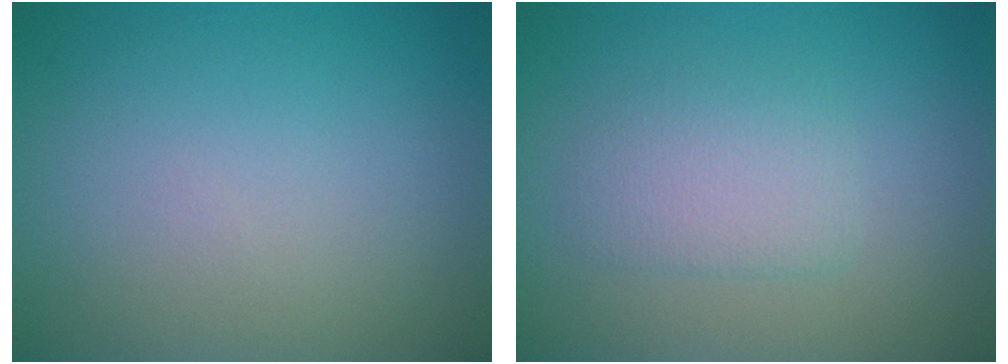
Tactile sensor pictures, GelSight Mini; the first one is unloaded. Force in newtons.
{"total": 2.4, "press": 2.4, "slide": 0.4}